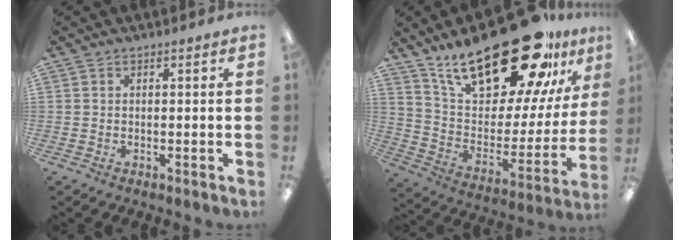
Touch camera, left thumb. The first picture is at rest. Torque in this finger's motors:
{"motor_torque": [1.80, 1.93, 1.40, -1.37, 0.15]}